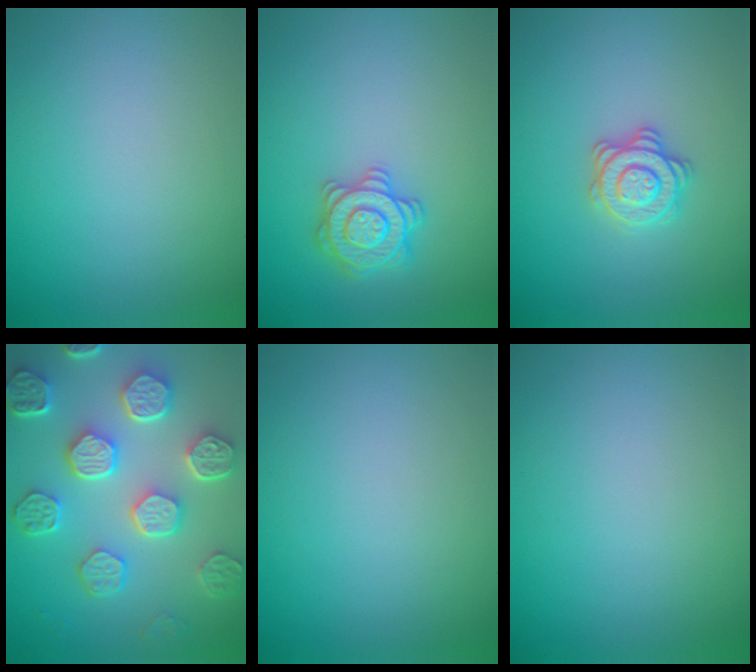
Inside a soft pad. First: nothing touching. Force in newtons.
{"total": 3.1, "press": 3.0, "slide": 0.6}
{"total": 2.9, "press": 2.7, "slide": 1.1}
{"total": 8.1, "press": 6.2, "slide": 5.3}
{"total": 0.0}
{"total": 0.0}